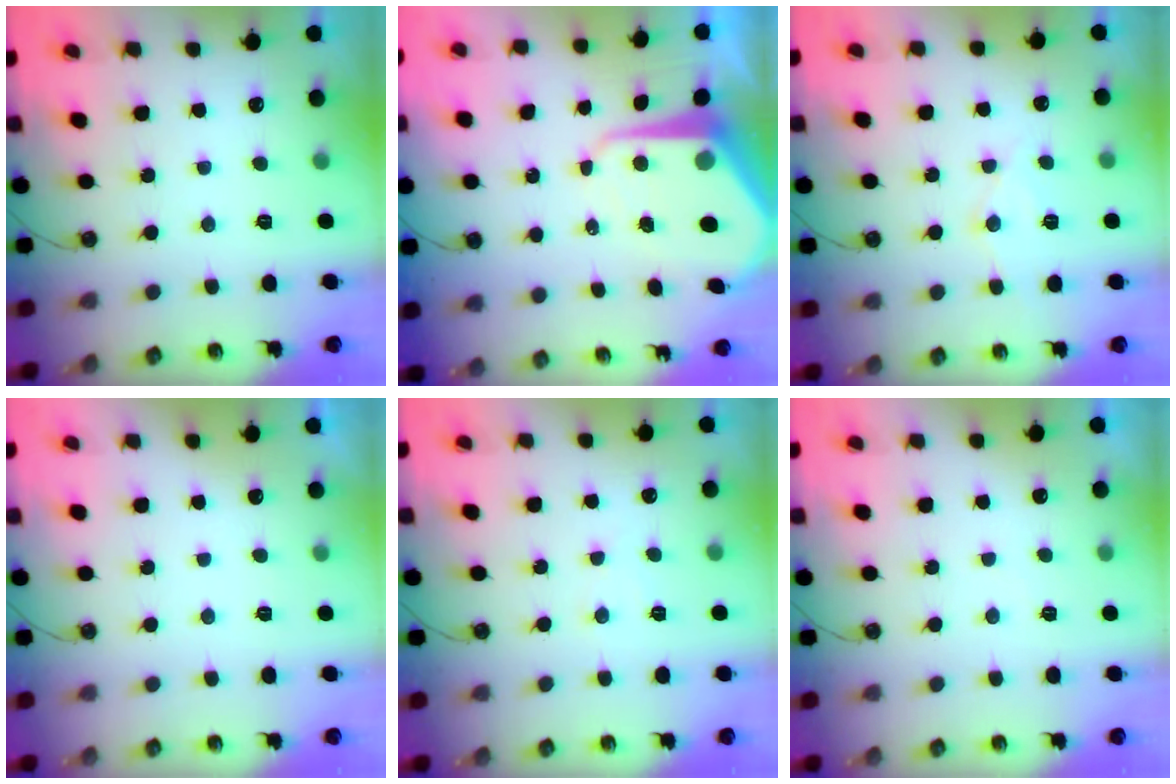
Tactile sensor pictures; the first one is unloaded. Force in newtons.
{"total": 10.8, "press": 10.7, "slide": 1.0}
{"total": 8.7, "press": 8.7, "slide": 0.7}
{"total": 0.0}
{"total": 5.5, "press": 5.5, "slide": 0.9}
{"total": 2.3, "press": 2.3, "slide": 0.4}